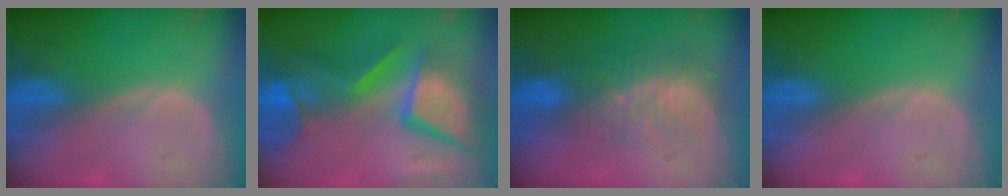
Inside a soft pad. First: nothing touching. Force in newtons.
{"total": 12.4, "press": 10.2, "slide": 7.1}
{"total": 8.4, "press": 7.5, "slide": 3.9}
{"total": 0.0}